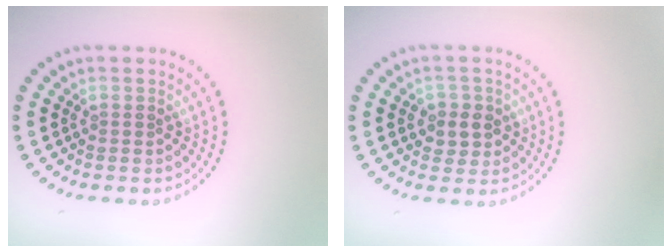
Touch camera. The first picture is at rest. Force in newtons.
{"total": 2.3, "press": 2.2, "slide": 0.7}